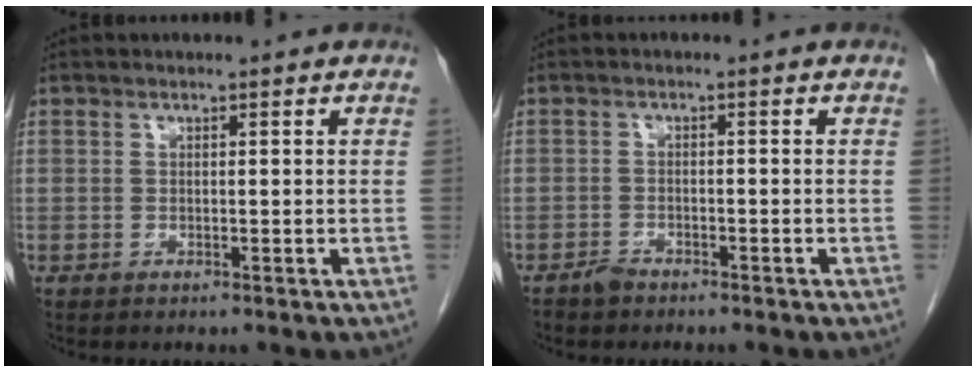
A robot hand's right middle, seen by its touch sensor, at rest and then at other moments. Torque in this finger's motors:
{"motor_torque": [-0.17, -0.19, 0.05, -0.02]}